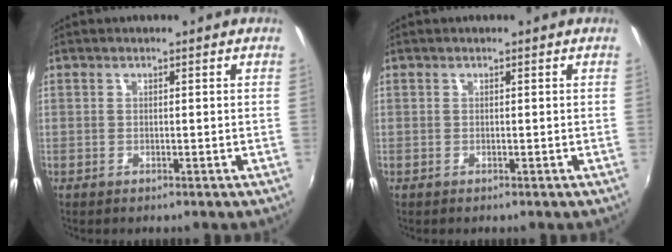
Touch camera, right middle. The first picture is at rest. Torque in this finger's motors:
{"motor_torque": [0.34, -0.30, 0.03, 0.01]}